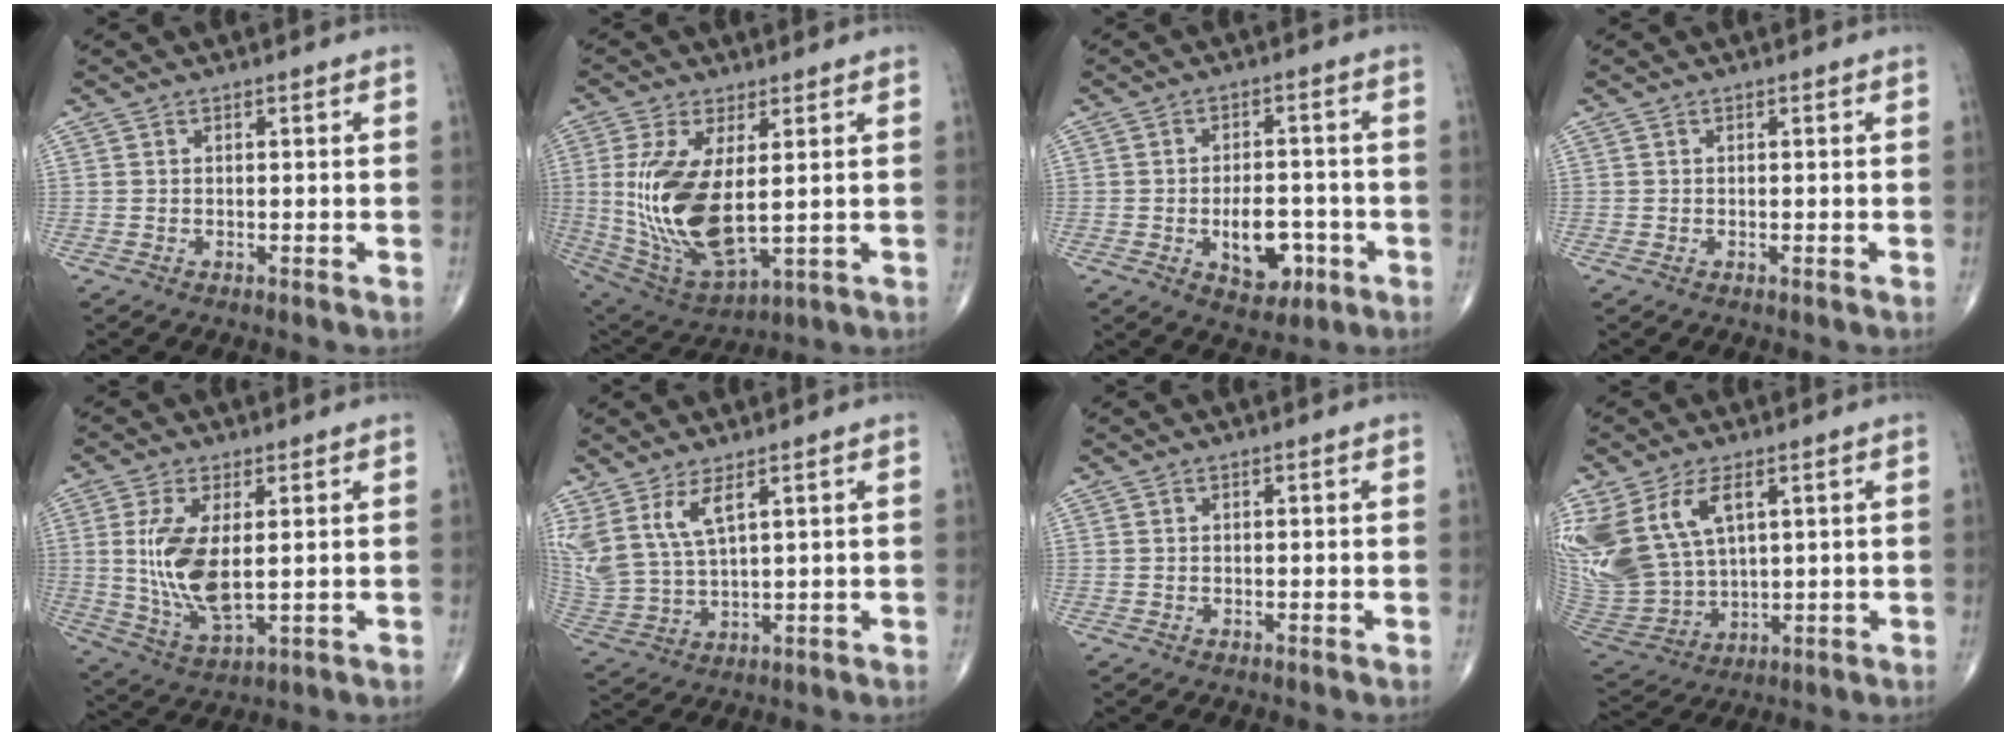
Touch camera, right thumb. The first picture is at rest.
{"total": 16.8, "force": [1.0, 7.3, 15.1], "torque": [-0.313, -0.023, 0.042]}
{"total": 8.7, "force": [-2.6, 5.2, 6.5], "torque": [-0.071, 0.017, -0.029]}
{"total": 0.0}
{"total": 11.6, "force": [1.2, 4.9, 10.4], "torque": [-0.217, -0.020, 0.037]}
{"total": 10.1, "force": [5.5, 3.7, 7.7], "torque": [-0.178, -0.027, 0.126]}
{"total": 0.0}
{"total": 16.1, "force": [6.3, 9.3, 11.6], "torque": [-0.248, -0.023, 0.142]}